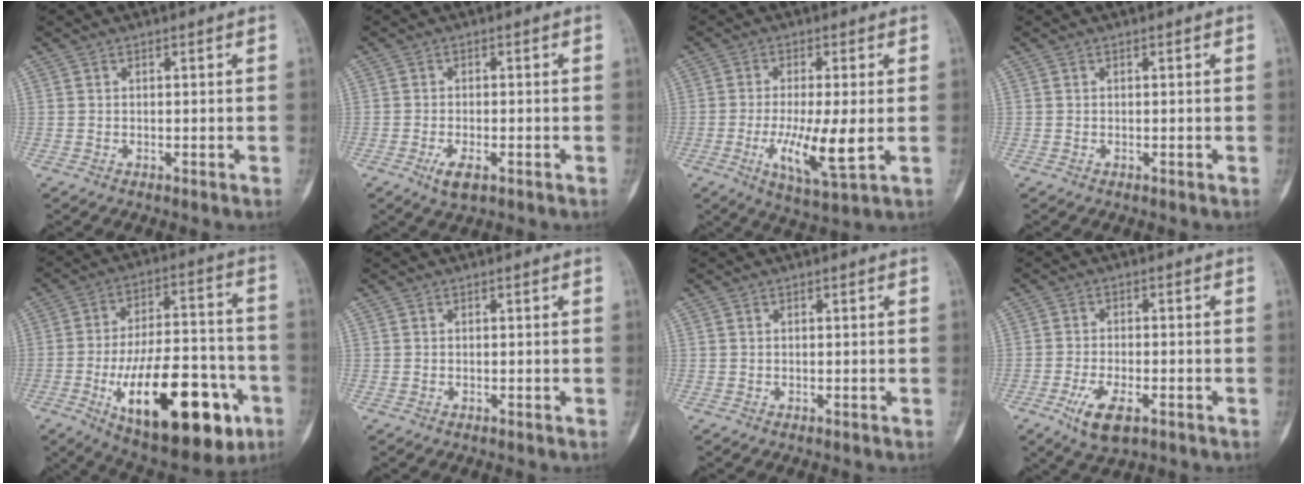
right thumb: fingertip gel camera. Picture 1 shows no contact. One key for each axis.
{"total": 3.7, "fx": -1.8, "fy": 1.5, "fz": 2.9, "tx": -0.054, "ty": -0.002, "tz": -0.028}
{"total": 10.5, "fx": -1.6, "fy": 2.3, "fz": 10.1, "tx": -0.182, "ty": -0.023, "tz": -0.024}
{"total": 0.0}
{"total": 27.9, "fx": -10.8, "fy": 12.0, "fz": 22.8, "tx": -0.338, "ty": 0.044, "tz": -0.150}
{"total": 0.0}
{"total": 0.0}
{"total": 6.9, "fx": -3.3, "fy": 2.9, "fz": 5.3, "tx": -0.103, "ty": 0.004, "tz": -0.053}